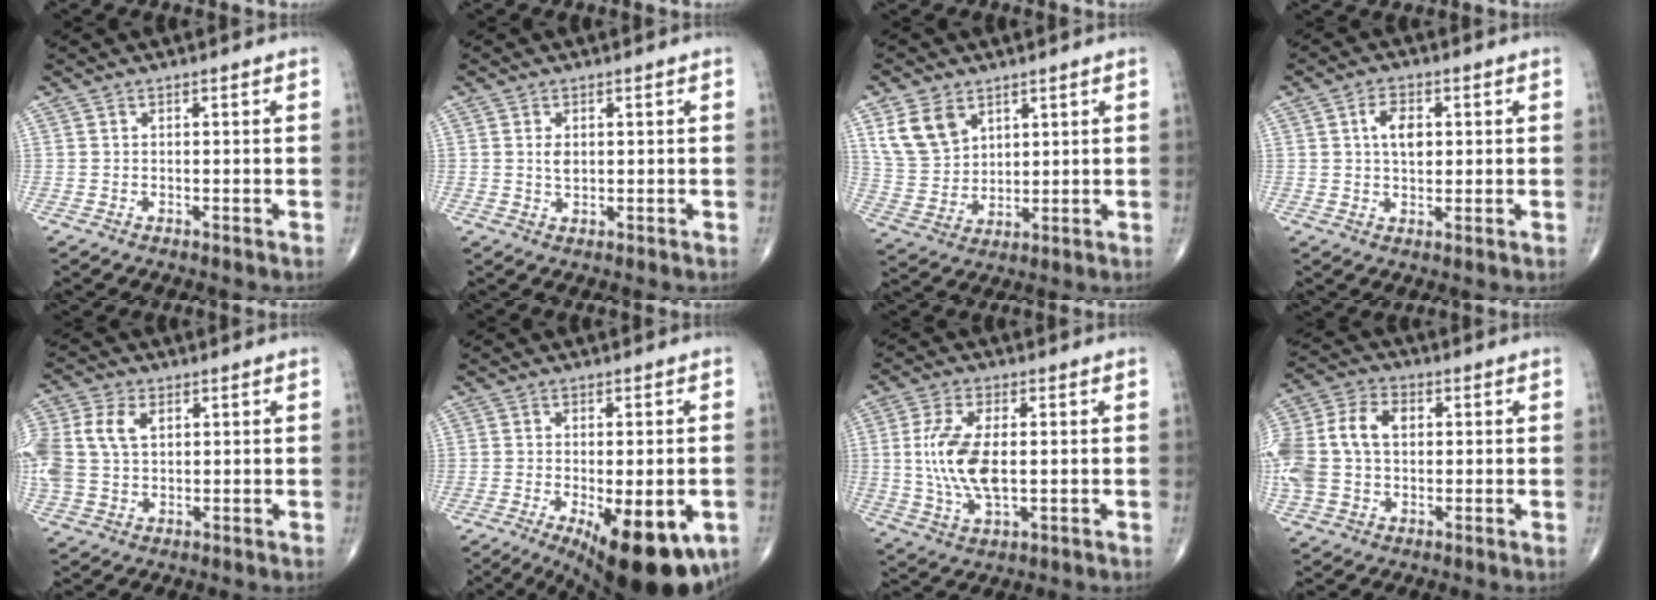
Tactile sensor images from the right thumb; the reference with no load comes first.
{"total": 2.1, "force": [0.4, 1.3, 1.6], "torque": [-0.024, -0.004, 0.008]}
{"total": 9.4, "force": [4.9, 6.5, 4.8], "torque": [-0.079, -0.018, 0.109]}
{"total": 4.7, "force": [1.2, 2.7, 3.6], "torque": [-0.054, -0.003, 0.018]}
{"total": 12.5, "force": [2.9, 8.6, 8.6], "torque": [-0.224, 0.009, 0.057]}
{"total": 17.3, "force": [-7.0, 6.5, 14.5], "torque": [-0.167, -0.013, -0.085]}
{"total": 11.3, "force": [0.4, 5.3, 10.0], "torque": [-0.210, -0.007, 0.010]}
{"total": 16.2, "force": [1.6, 11.5, 11.3], "torque": [-0.269, 0.027, 0.029]}